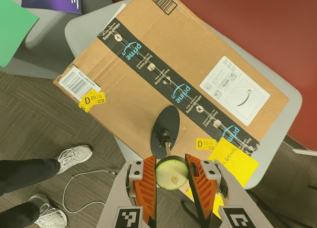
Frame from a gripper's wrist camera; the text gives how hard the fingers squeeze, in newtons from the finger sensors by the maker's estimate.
{"total": 10.5, "left": 10.7, "right": 10.2}